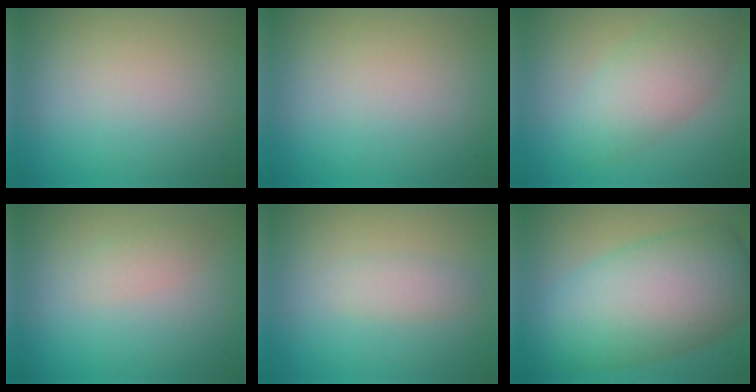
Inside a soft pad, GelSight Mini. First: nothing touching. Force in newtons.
{"total": 0.0}
{"total": 4.6, "press": 4.6, "slide": 0.0}
{"total": 1.3, "press": 1.3, "slide": 0.0}
{"total": 1.4, "press": 1.4, "slide": 0.1}
{"total": 11.0, "press": 11.0, "slide": 0.4}